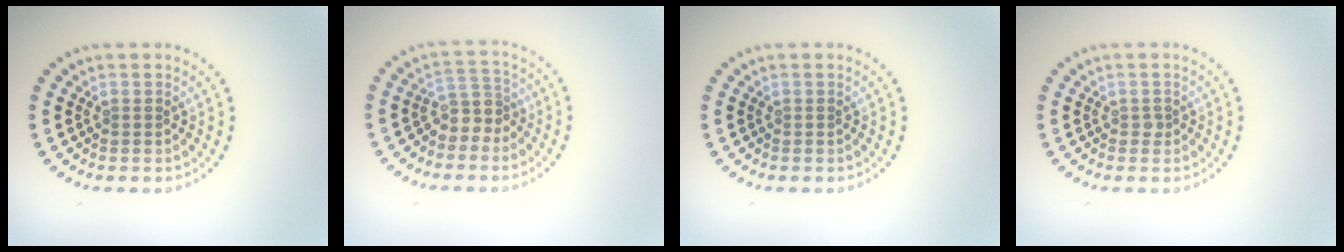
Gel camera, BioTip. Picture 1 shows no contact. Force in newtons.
{"total": 2.5, "press": 2.0, "slide": 1.5}
{"total": 0.0}
{"total": 0.6, "press": 0.4, "slide": 0.3}